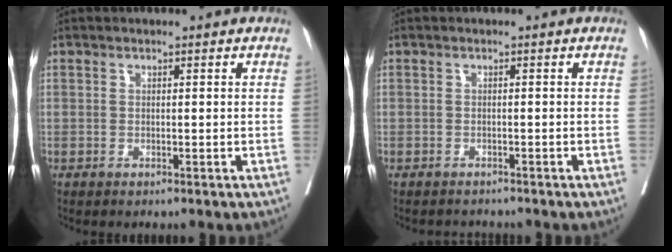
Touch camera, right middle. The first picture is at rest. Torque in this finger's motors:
{"motor_torque": [-0.32, -0.03, 0.00, 0.00]}